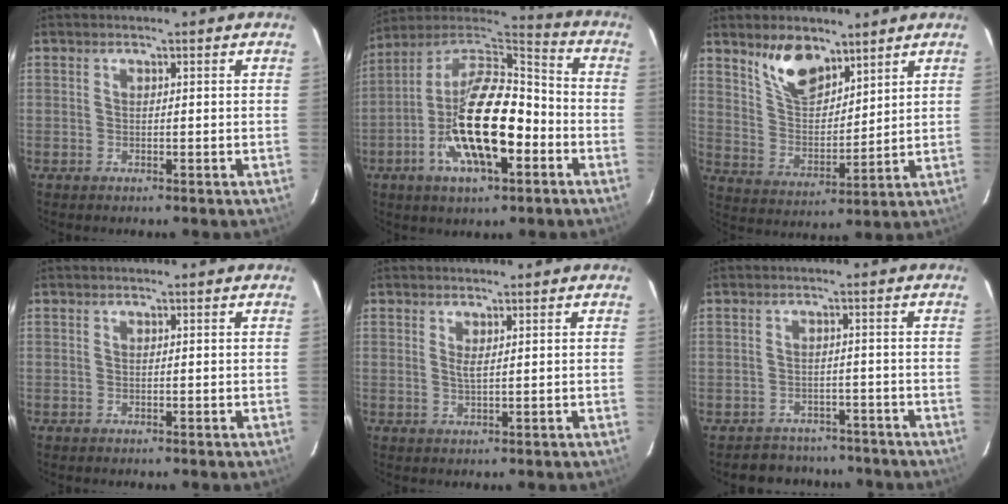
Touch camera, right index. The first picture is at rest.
{"total": 20.6, "force": [-6.7, 8.5, 17.6], "torque": [-0.334, -0.003, -0.127]}
{"total": 10.2, "force": [7.3, 4.6, 5.4], "torque": [-0.095, 0.004, 0.144]}
{"total": 0.0}
{"total": 1.3, "force": [0.6, 0.1, 1.1], "torque": [-0.022, -0.002, 0.010]}
{"total": 8.4, "force": [-7.1, 4.2, 1.2], "torque": [-0.034, 0.018, -0.090]}